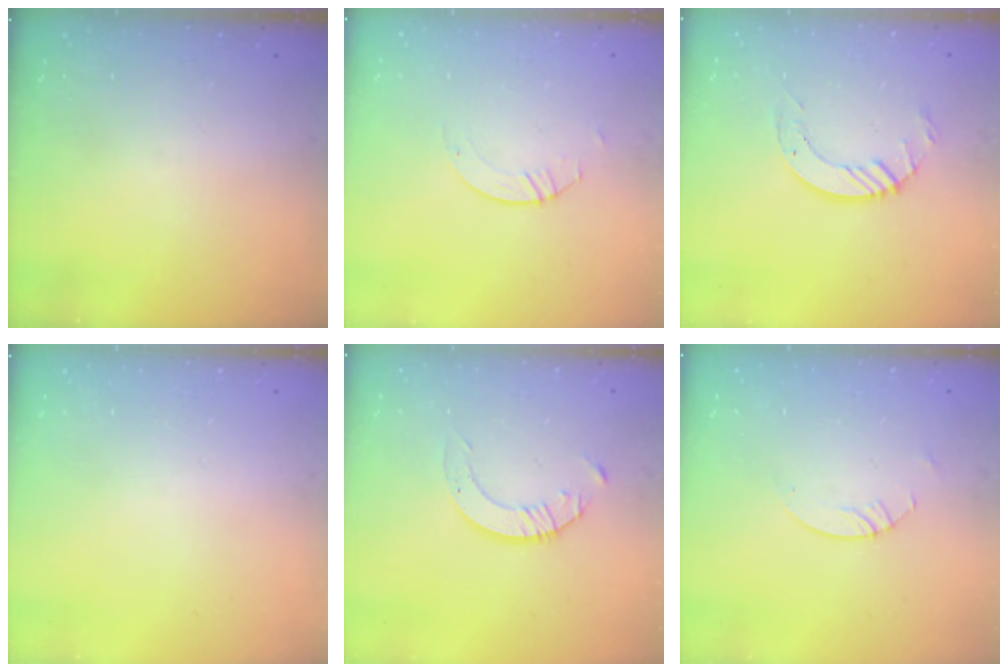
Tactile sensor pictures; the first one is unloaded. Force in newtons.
{"total": 1.1, "press": 1.1, "slide": 0.1}
{"total": 7.0, "press": 7.0, "slide": 0.6}
{"total": 0.0}
{"total": 3.3, "press": 3.3, "slide": 0.3}
{"total": 3.0, "press": 2.9, "slide": 0.3}